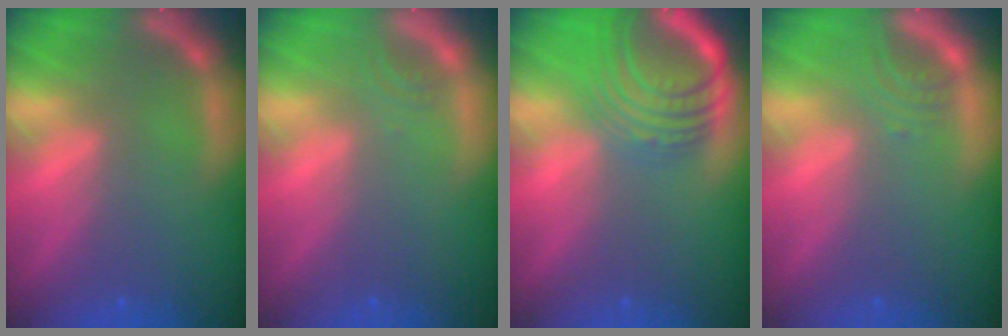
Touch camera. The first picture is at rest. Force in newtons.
{"total": 1.0}
{"total": 9.1}
{"total": 2.0}